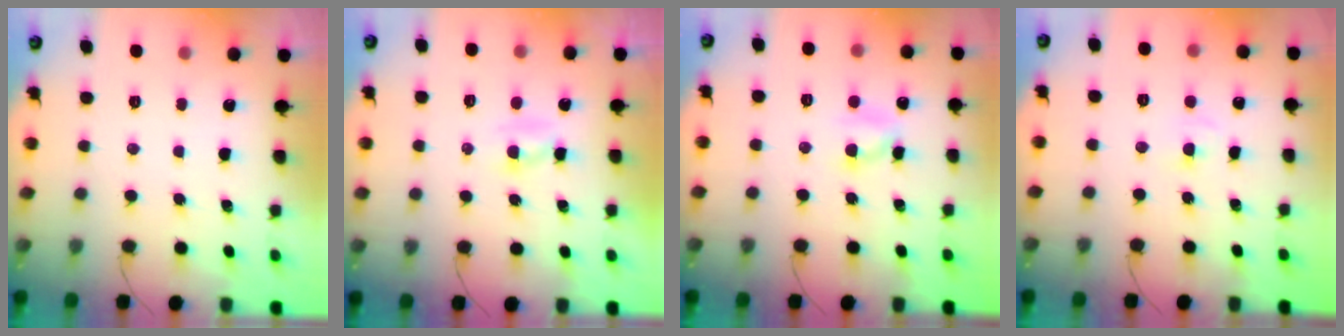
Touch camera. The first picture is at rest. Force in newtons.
{"total": 1.6, "press": 1.4, "slide": 0.7}
{"total": 4.6, "press": 4.5, "slide": 0.8}
{"total": 2.5, "press": 2.3, "slide": 1.0}